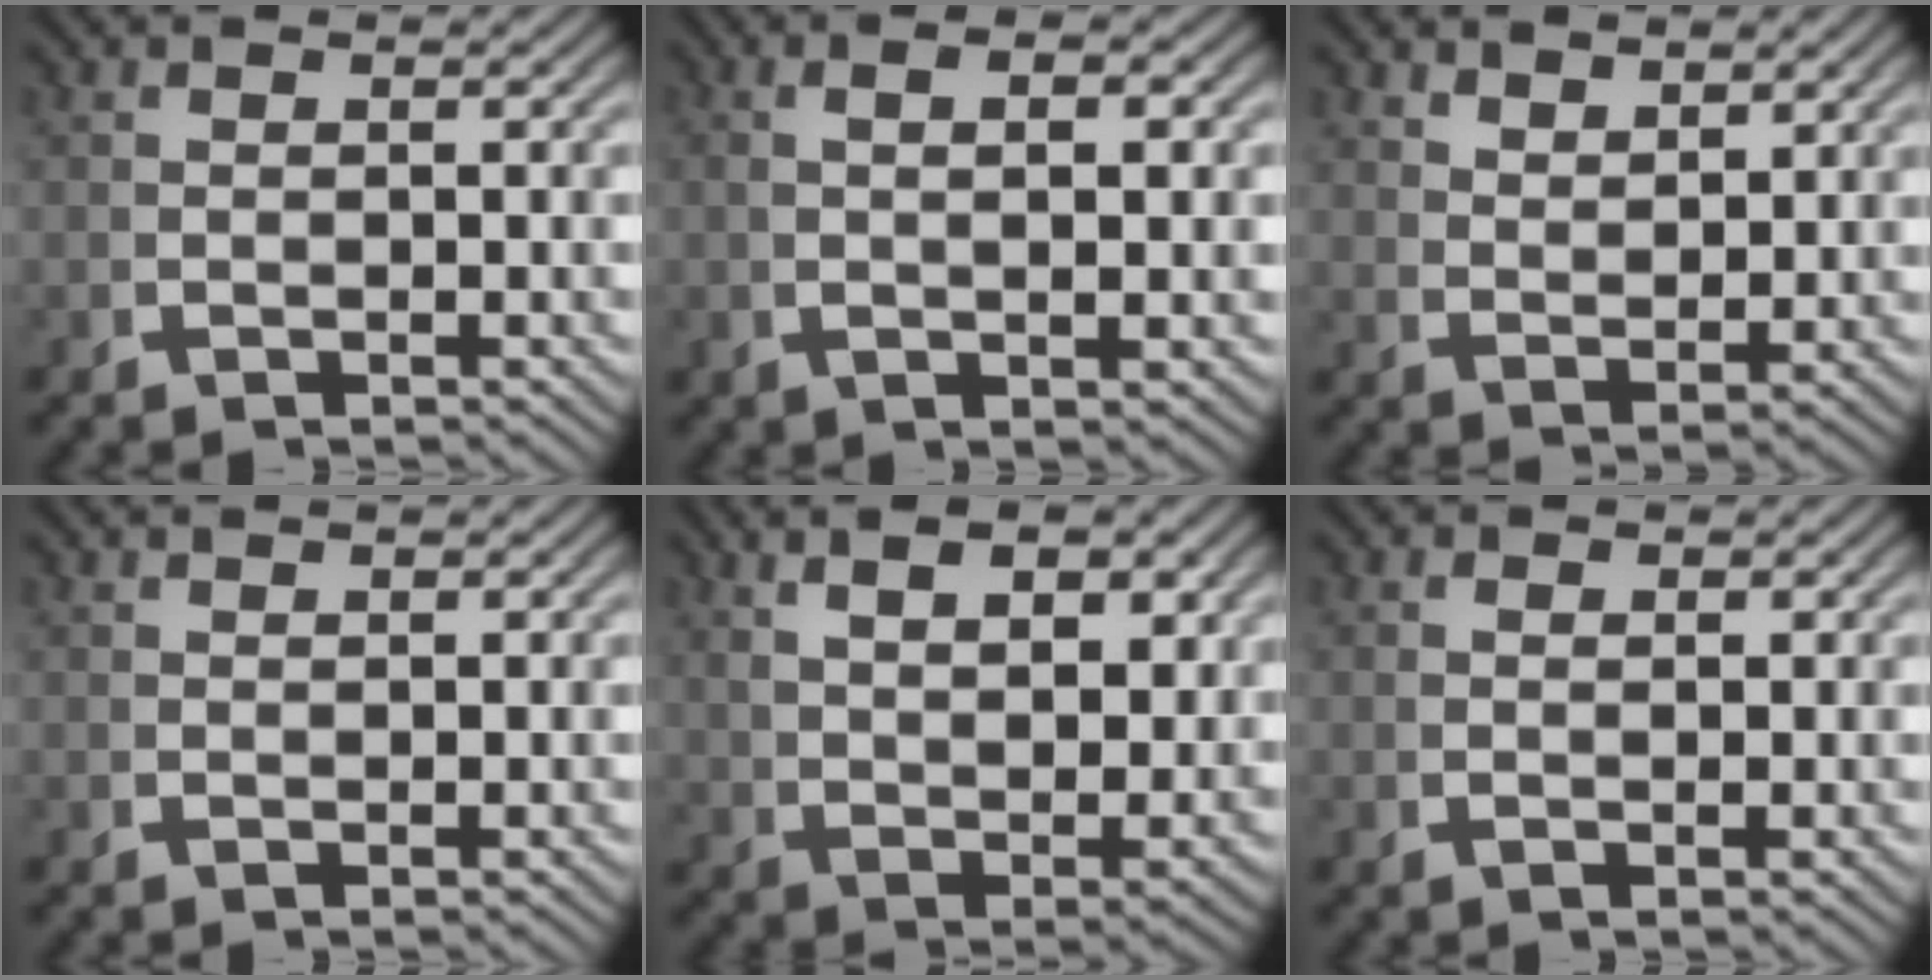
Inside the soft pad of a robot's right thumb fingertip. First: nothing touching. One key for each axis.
{"total": 3.3, "fx": 0.7, "fy": 0.4, "fz": 3.2, "tx": -0.054, "ty": 0.007, "tz": 0.015}
{"total": 2.8, "fx": 2.7, "fy": 0.2, "fz": 0.9, "tx": -0.014, "ty": -0.001, "tz": 0.060}
{"total": 0.7, "fx": 0.7, "fy": -0.2, "fz": 0.0, "tx": 0.004, "ty": 0.001, "tz": 0.017}
{"total": 6.5, "fx": 2.9, "fy": 2.8, "fz": 5.0, "tx": -0.069, "ty": -0.005, "tz": 0.061}
{"total": 1.0, "fx": 0.6, "fy": 0.0, "fz": 0.8, "tx": -0.011, "ty": 0.001, "tz": 0.013}